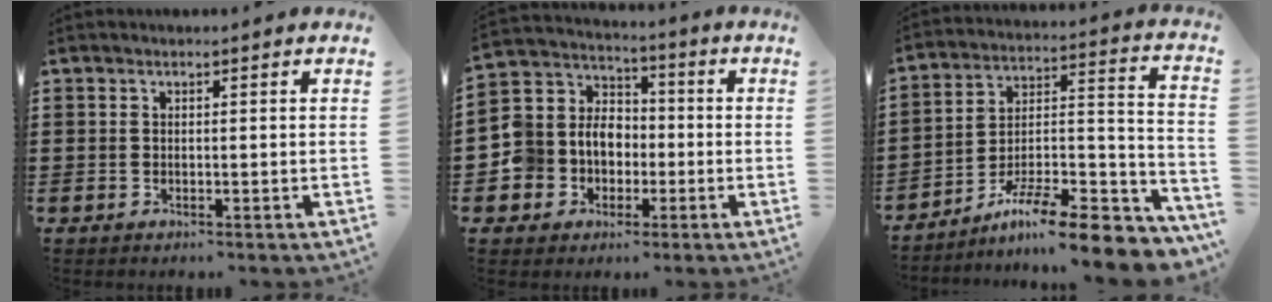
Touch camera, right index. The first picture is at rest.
{"total": 7.6, "force": [-1.3, 7.3, 1.7], "torque": [-0.088, -0.003, -0.027]}
{"total": 11.0, "force": [-8.6, 1.5, 6.7], "torque": [-0.095, 0.020, -0.159]}